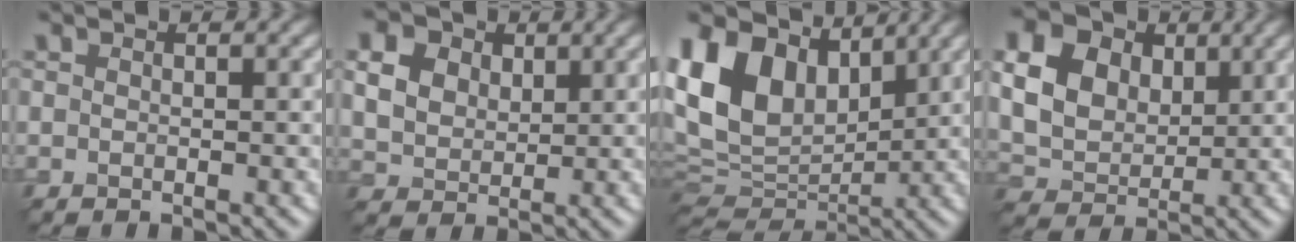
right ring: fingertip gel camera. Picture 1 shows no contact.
{"total": 10.1, "force": [4.5, 7.4, 5.3], "torque": [-0.137, 0.027, 0.069]}
{"total": 13.9, "force": [5.1, 9.4, 9.0], "torque": [-0.211, 0.025, 0.090]}
{"total": 12.6, "force": [4.4, 9.6, 6.8], "torque": [-0.168, 0.023, 0.084]}